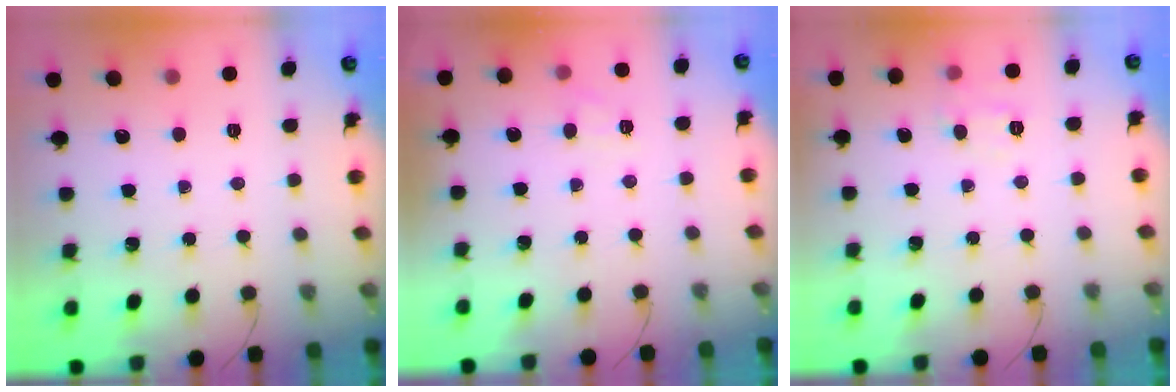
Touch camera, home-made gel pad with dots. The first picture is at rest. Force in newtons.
{"total": 6.3, "press": 6.1, "slide": 1.5}
{"total": 6.7, "press": 6.6, "slide": 1.5}